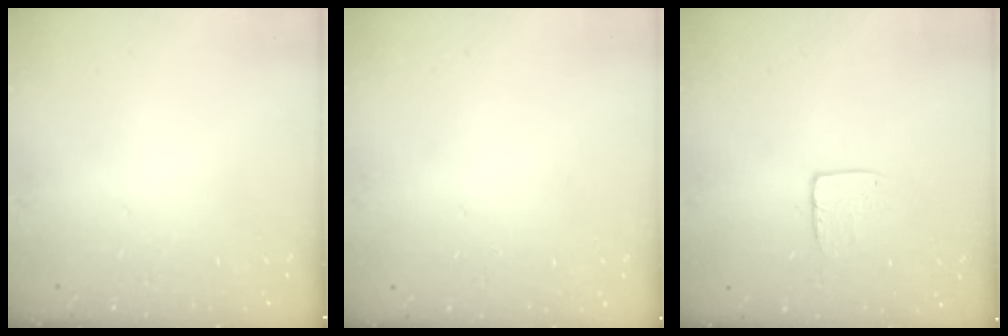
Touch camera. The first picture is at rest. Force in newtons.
{"total": 0.0}
{"total": 6.7, "press": 6.7, "slide": 0.5}